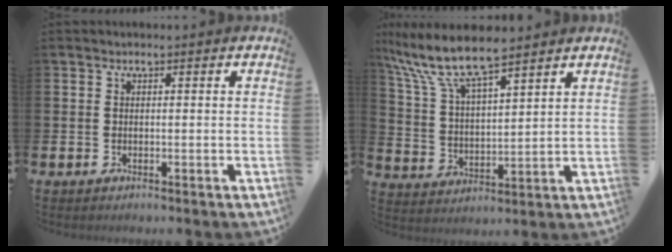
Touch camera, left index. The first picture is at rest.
{"total": 8.8, "force": [7.9, 1.5, 3.6], "torque": [-0.109, -0.037, 0.140]}